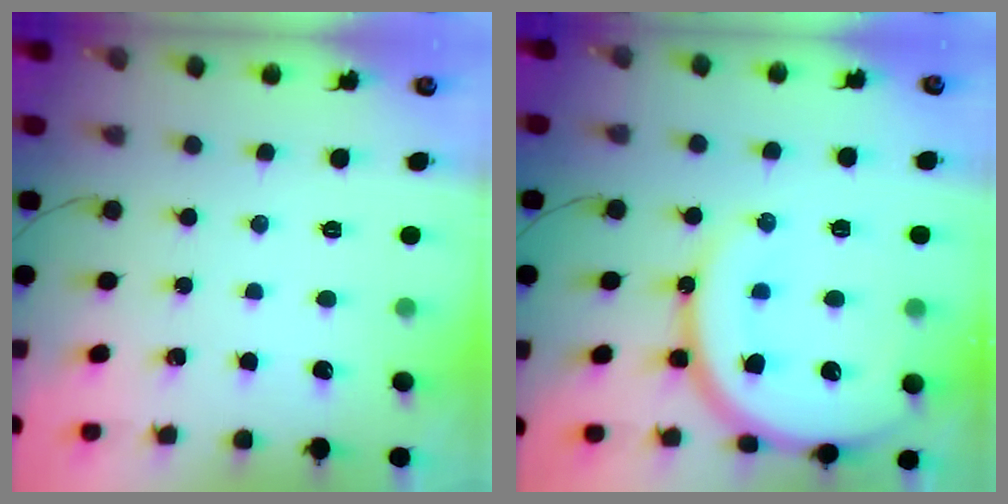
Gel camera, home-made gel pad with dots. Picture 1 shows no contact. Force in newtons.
{"total": 16.9, "press": 16.8, "slide": 1.8}